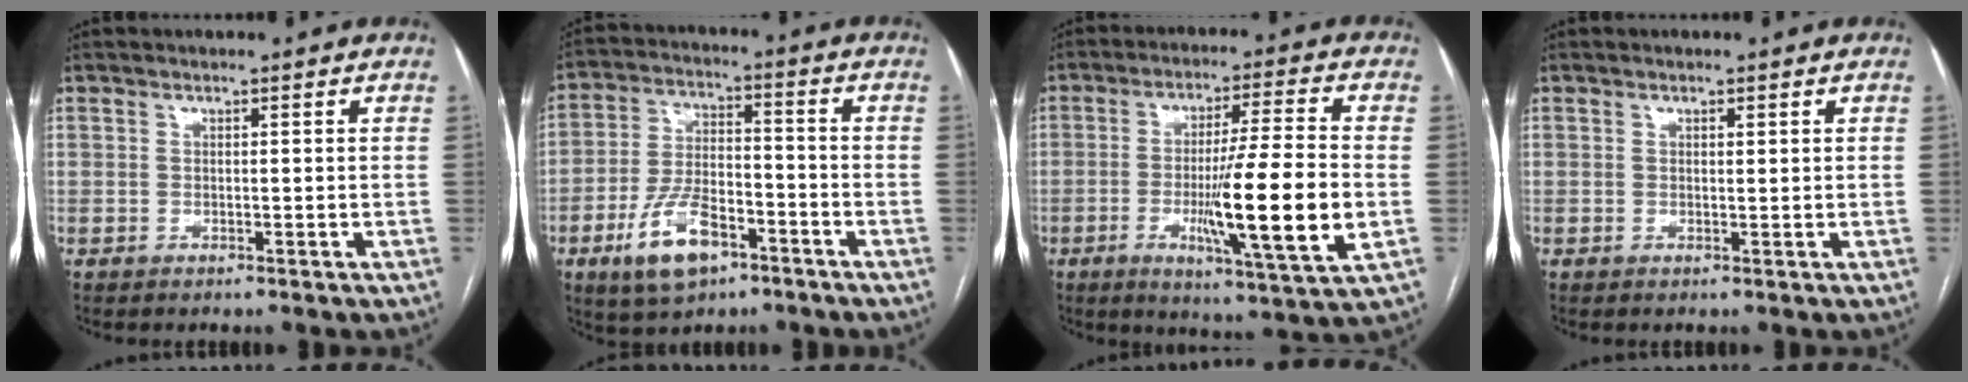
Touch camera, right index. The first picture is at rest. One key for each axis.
{"total": 11.3, "fx": -6.1, "fy": 5.2, "fz": 7.9, "tx": -0.164, "ty": 0.006, "tz": -0.104}
{"total": 16.1, "fx": -3.1, "fy": 0.0, "fz": 15.8, "tx": -0.263, "ty": -0.021, "tz": -0.054}
{"total": 0.6, "fx": 0.3, "fy": 0.2, "fz": 0.5, "tx": -0.010, "ty": -0.001, "tz": 0.005}